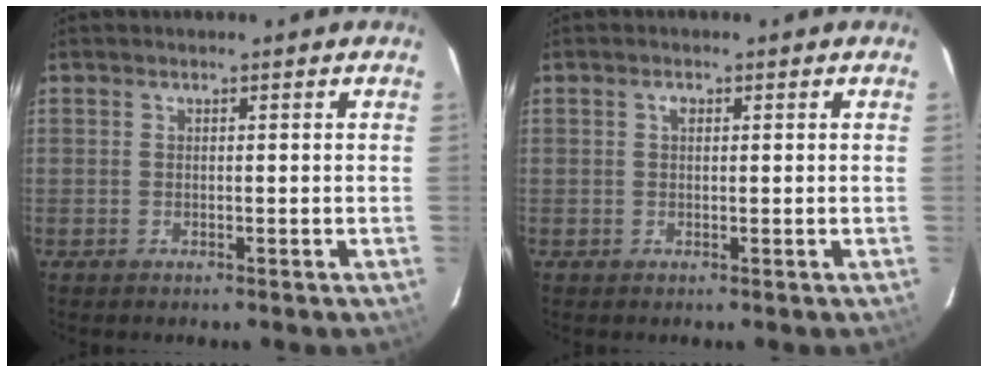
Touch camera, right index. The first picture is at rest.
{"total": 1.1, "force": [0.3, 0.7, 0.7], "torque": [-0.012, 0.005, 0.005]}